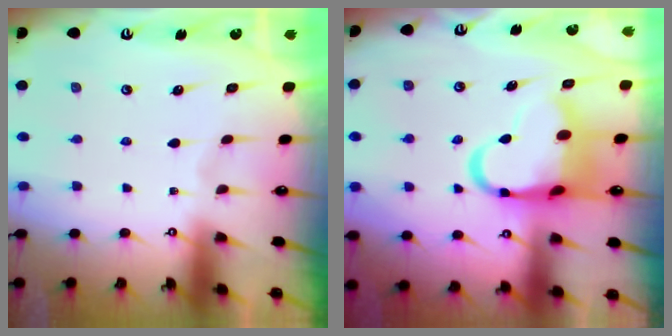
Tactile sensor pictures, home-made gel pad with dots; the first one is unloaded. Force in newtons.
{"total": 12.0, "press": 11.7, "slide": 2.7}